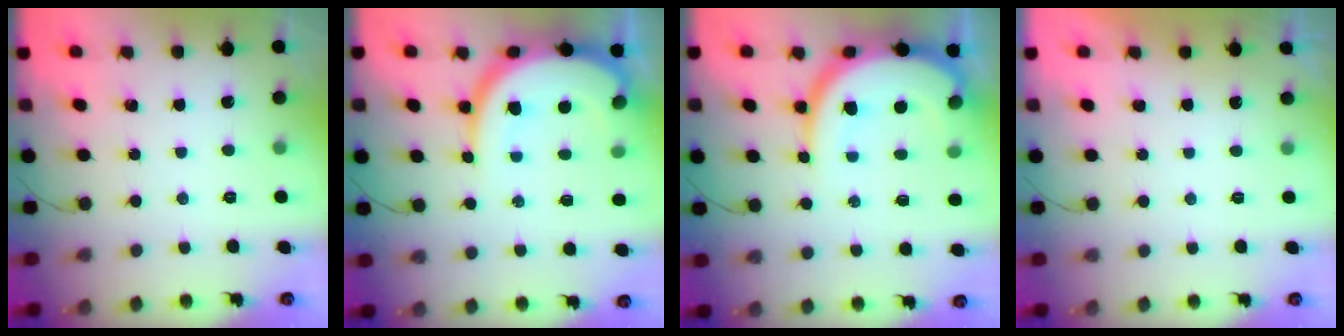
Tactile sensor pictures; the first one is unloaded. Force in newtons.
{"total": 14.0, "press": 14.0, "slide": 1.4}
{"total": 14.0, "press": 14.0, "slide": 1.4}
{"total": 1.1, "press": 1.0, "slide": 0.5}